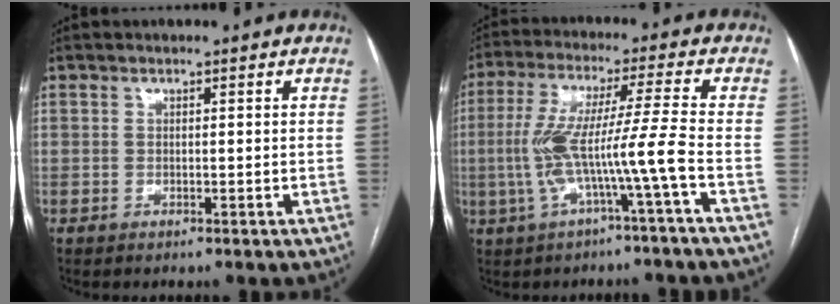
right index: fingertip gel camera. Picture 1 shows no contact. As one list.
[{"total": 9.9, "force": [-2.9, -1.3, 9.4], "torque": [-0.200, 0.018, -0.052]}]